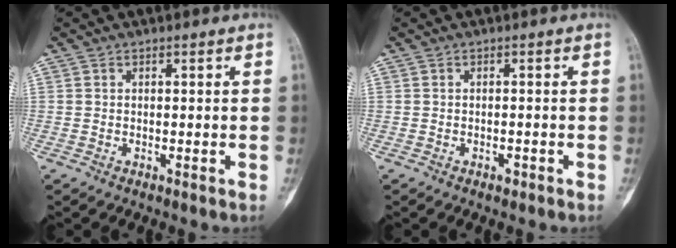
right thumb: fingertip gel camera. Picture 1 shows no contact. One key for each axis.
{"total": 0.9, "fx": -0.6, "fy": 0.5, "fz": 0.5, "tx": -0.007, "ty": 0.004, "tz": -0.008}